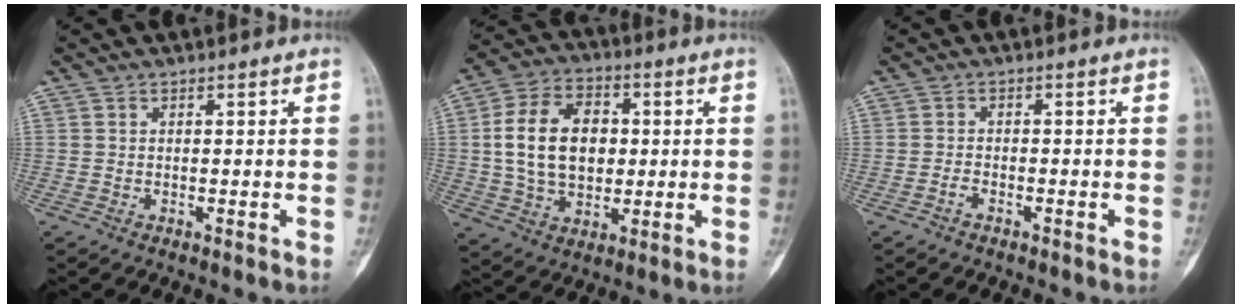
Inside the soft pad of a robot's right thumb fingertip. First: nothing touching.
{"total": 15.3, "force": [1.5, 10.6, 11.0], "torque": [-0.170, 0.013, 0.026]}
{"total": 1.4, "force": [-1.0, 0.6, 0.7], "torque": [-0.019, 0.007, -0.020]}